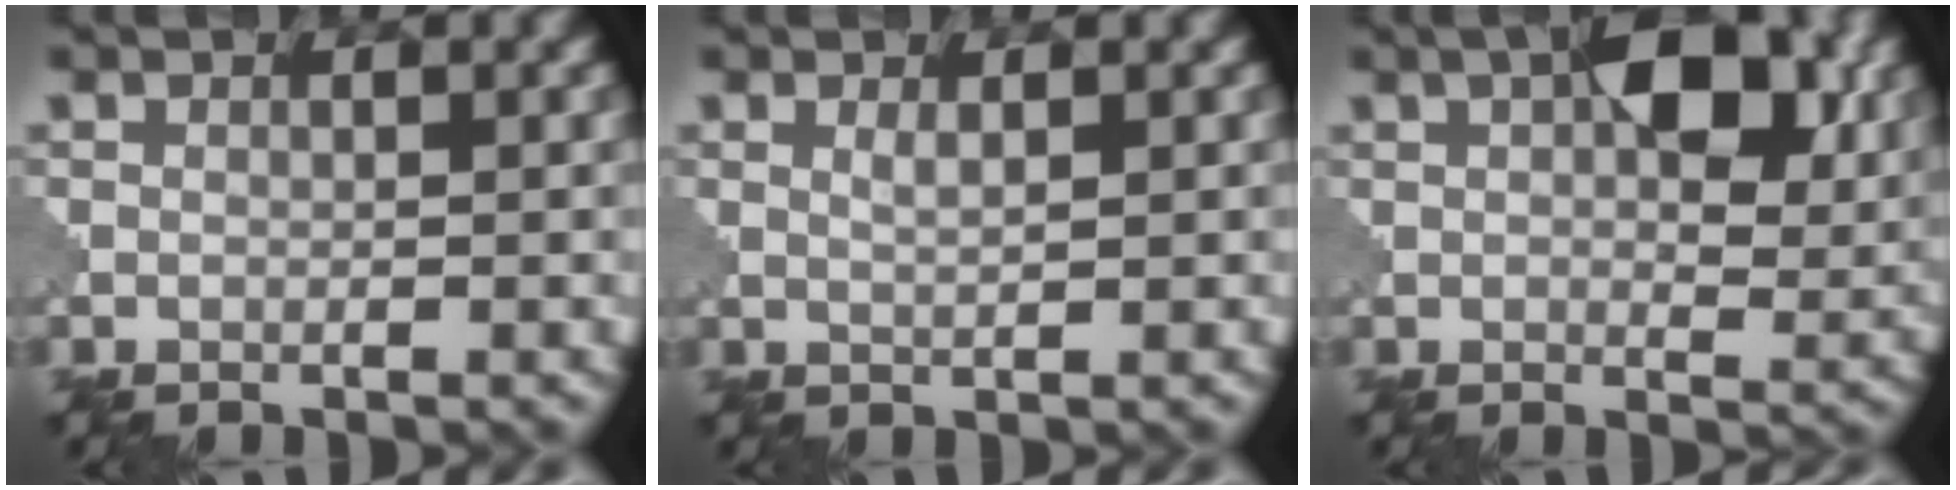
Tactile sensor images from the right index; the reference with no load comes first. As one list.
[{"total": 0.9, "force": [0.7, 0.2, 0.5], "torque": [-0.009, -0.003, 0.014]}, {"total": 7.5, "force": [2.7, 3.7, 6.0], "torque": [-0.082, 0.002, 0.040]}]